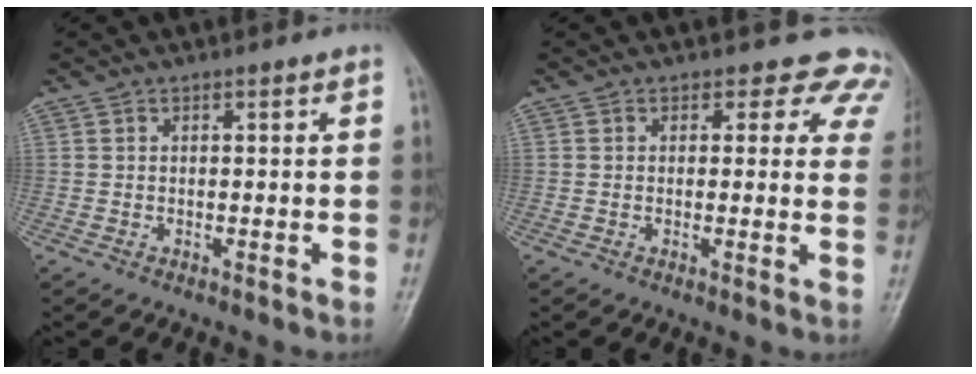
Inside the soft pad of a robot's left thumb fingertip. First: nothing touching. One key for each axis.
{"total": 7.8, "fx": 6.4, "fy": 4.2, "fz": 1.0, "tx": 0.044, "ty": -0.022, "tz": 0.038}